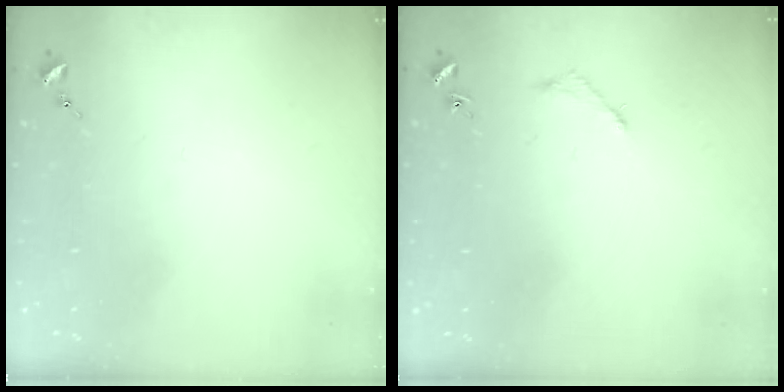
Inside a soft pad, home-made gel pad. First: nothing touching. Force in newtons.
{"total": 3.0, "press": 3.0, "slide": 0.4}